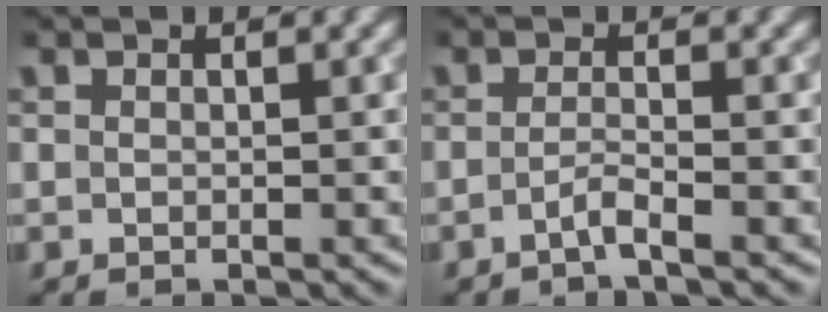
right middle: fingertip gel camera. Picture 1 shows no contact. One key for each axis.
{"total": 1.6, "fx": -0.9, "fy": 0.2, "fz": 1.4, "tx": -0.022, "ty": 0.003, "tz": -0.024}